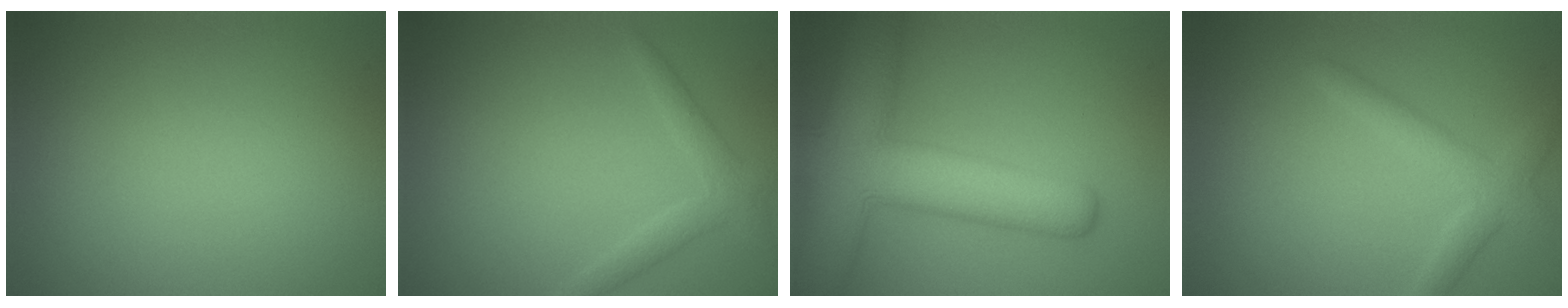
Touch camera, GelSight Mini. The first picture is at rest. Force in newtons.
{"total": 2.0, "press": 2.0, "slide": 0.1}
{"total": 11.0, "press": 11.0, "slide": 0.6}
{"total": 2.7, "press": 2.7, "slide": 0.1}